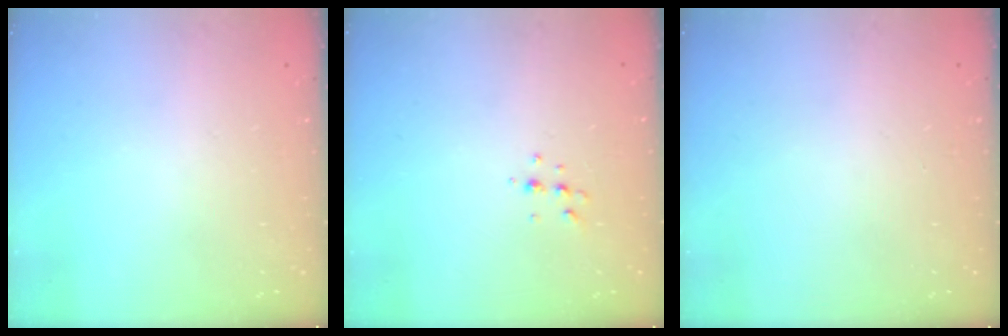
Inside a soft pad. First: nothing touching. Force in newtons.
{"total": 4.3, "press": 4.2, "slide": 0.6}
{"total": 0.0}